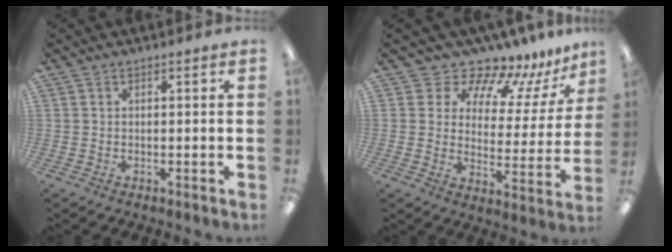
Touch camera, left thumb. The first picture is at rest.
{"total": 10.1, "force": [9.4, 3.4, 1.6], "torque": [-0.034, -0.094, 0.166]}